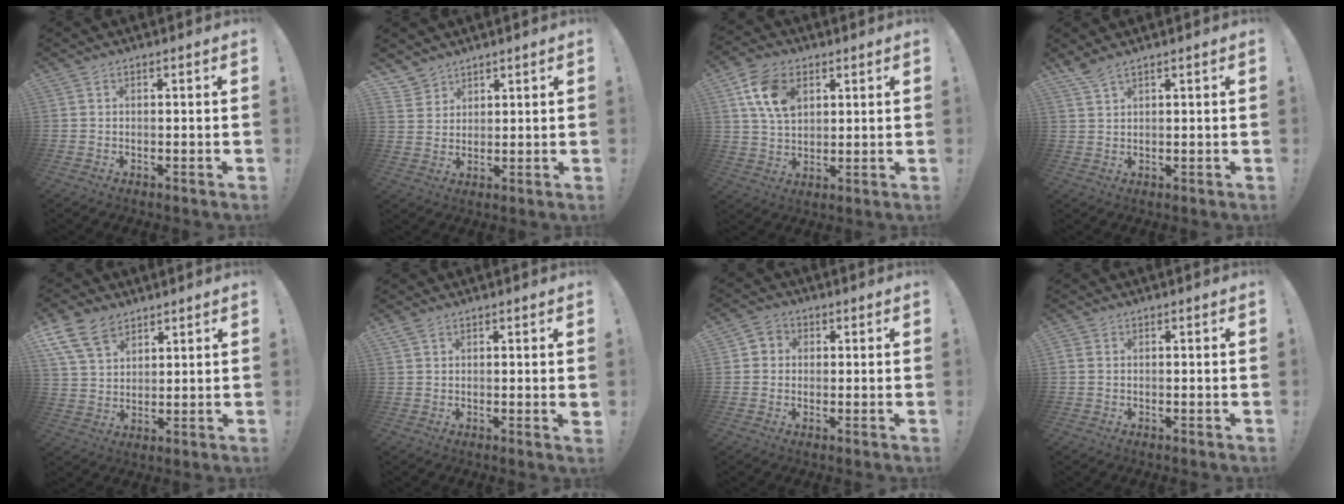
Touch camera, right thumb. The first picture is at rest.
{"total": 4.2, "force": [3.4, 2.5, 0.1], "torque": [-0.005, -0.028, 0.066]}
{"total": 12.5, "force": [5.3, 8.2, 7.8], "torque": [-0.135, -0.005, 0.102]}
{"total": 3.0, "force": [2.5, 0.3, 1.6], "torque": [-0.035, -0.012, 0.046]}
{"total": 11.8, "force": [7.3, 7.3, 5.7], "torque": [-0.106, -0.032, 0.147]}
{"total": 2.3, "force": [1.3, 0.7, 1.7], "torque": [-0.019, -0.005, 0.022]}
{"total": 3.7, "force": [-0.3, 3.5, 1.1], "torque": [-0.025, 0.011, -0.003]}
{"total": 0.9, "force": [0.2, 0.8, 0.3], "torque": [-0.008, 0.004, 0.004]}